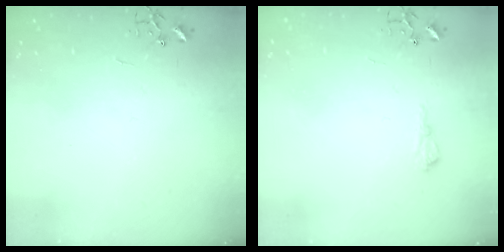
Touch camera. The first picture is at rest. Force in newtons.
{"total": 7.1, "press": 7.1, "slide": 0.9}